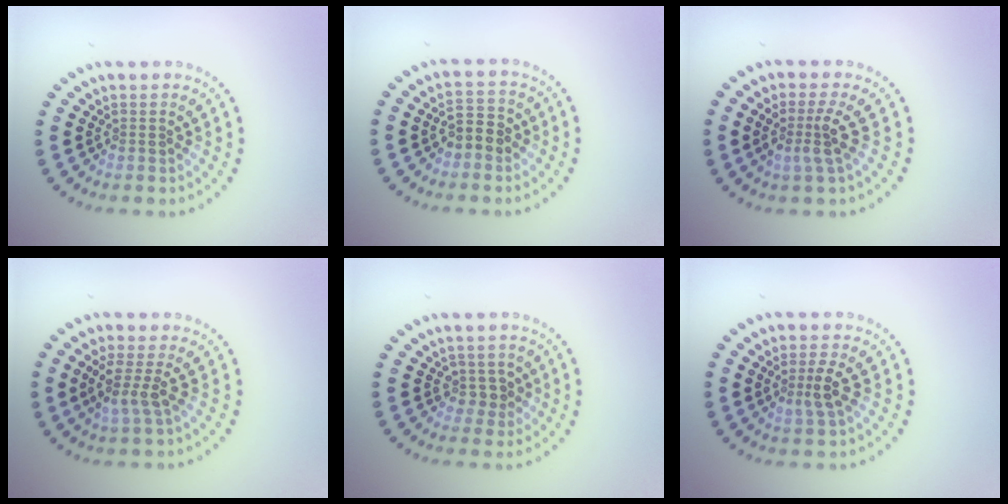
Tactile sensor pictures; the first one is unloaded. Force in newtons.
{"total": 2.5, "press": 2.4, "slide": 0.7}
{"total": 2.6, "press": 2.0, "slide": 1.8}
{"total": 2.6, "press": 2.0, "slide": 1.7}
{"total": 1.8, "press": 1.4, "slide": 1.1}
{"total": 2.6, "press": 2.4, "slide": 1.0}